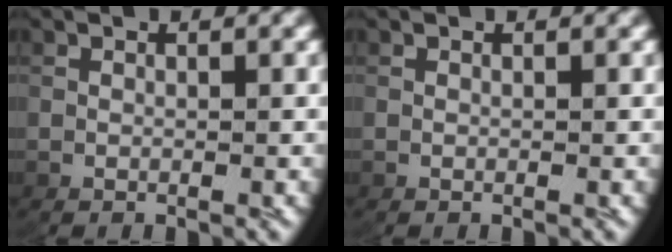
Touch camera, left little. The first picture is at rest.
{"total": 0.0}